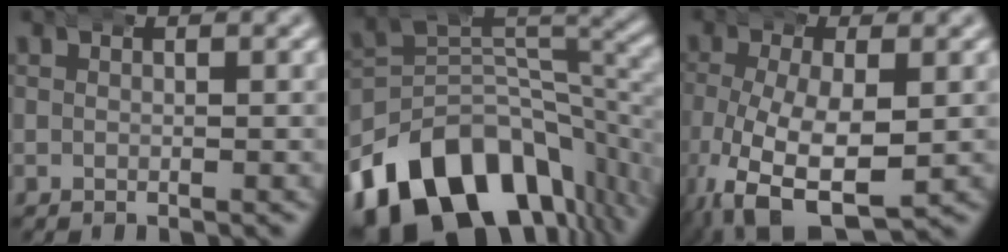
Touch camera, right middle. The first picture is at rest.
{"total": 18.2, "force": [-9.7, 10.8, 11.0], "torque": [-0.171, -0.038, -0.142]}
{"total": 10.0, "force": [-3.8, 5.3, 7.6], "torque": [-0.157, -0.038, -0.041]}